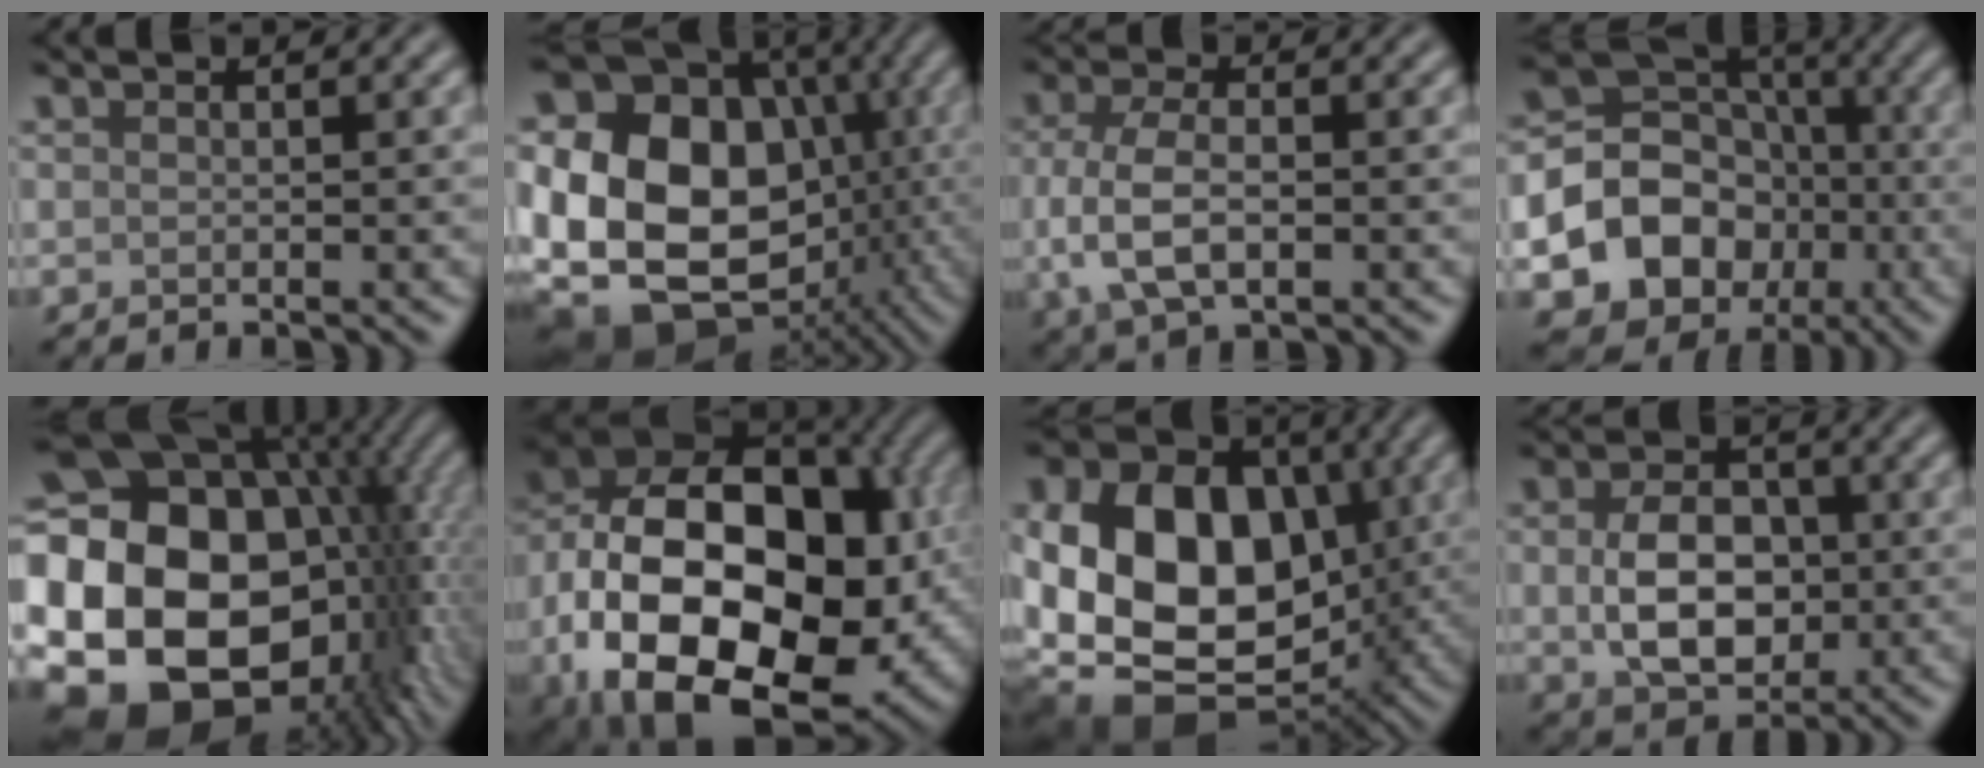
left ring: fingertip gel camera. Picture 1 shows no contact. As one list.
[{"total": 21.3, "force": [-2.5, 17.6, 11.9], "torque": [-0.211, -0.017, -0.065]}, {"total": 5.6, "force": [-0.6, 2.9, 4.7], "torque": [-0.108, -0.006, -0.013]}, {"total": 12.0, "force": [-3.3, 10.3, 5.1], "torque": [-0.088, -0.014, -0.079]}, {"total": 23.2, "force": [-1.2, 17.5, 15.2], "torque": [-0.254, -0.013, -0.053]}, {"total": 21.6, "force": [-4.6, 13.6, 16.1], "torque": [-0.310, -0.014, -0.059]}, {"total": 16.4, "force": [-1.2, 11.8, 11.3], "torque": [-0.204, -0.001, -0.027]}, {"total": 6.8, "force": [-0.2, 4.7, 4.9], "torque": [-0.098, -0.007, -0.001]}]